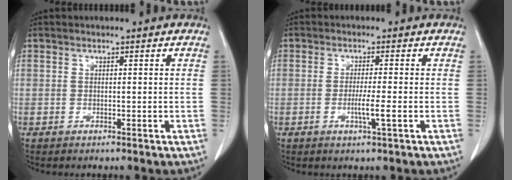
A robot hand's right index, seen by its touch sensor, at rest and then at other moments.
{"total": 3.3, "force": [-0.9, -0.3, 3.1], "torque": [-0.060, -0.005, -0.015]}